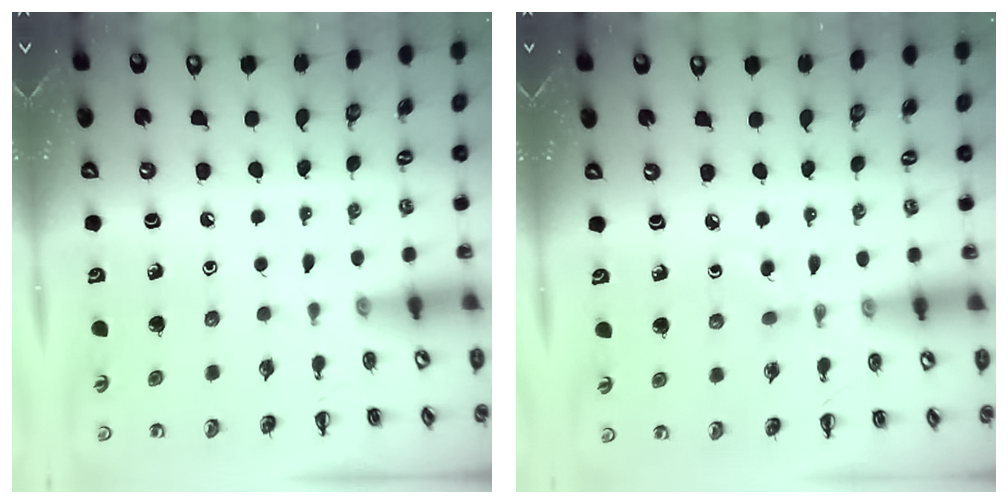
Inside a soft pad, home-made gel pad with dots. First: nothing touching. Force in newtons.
{"total": 2.9, "press": 2.7, "slide": 1.0}